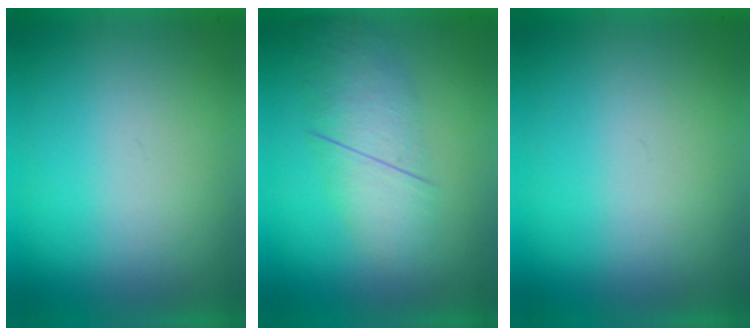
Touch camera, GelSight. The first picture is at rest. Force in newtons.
{"total": 2.8}
{"total": 0.0}